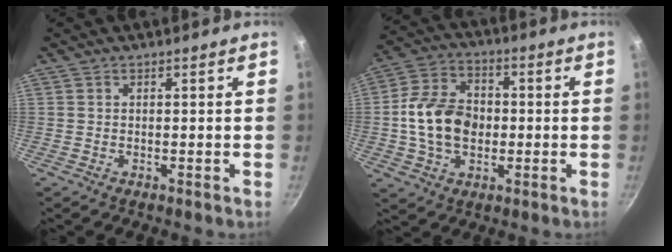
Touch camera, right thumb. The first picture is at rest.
{"total": 13.4, "force": [-0.7, 9.8, 9.1], "torque": [-0.145, 0.018, -0.022]}